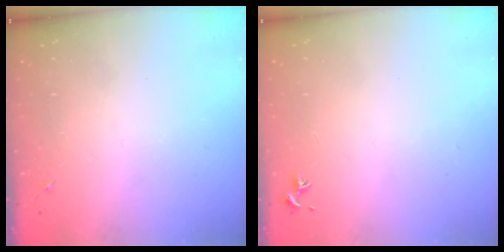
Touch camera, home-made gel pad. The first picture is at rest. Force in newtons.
{"total": 0.7, "press": 0.6, "slide": 0.5}